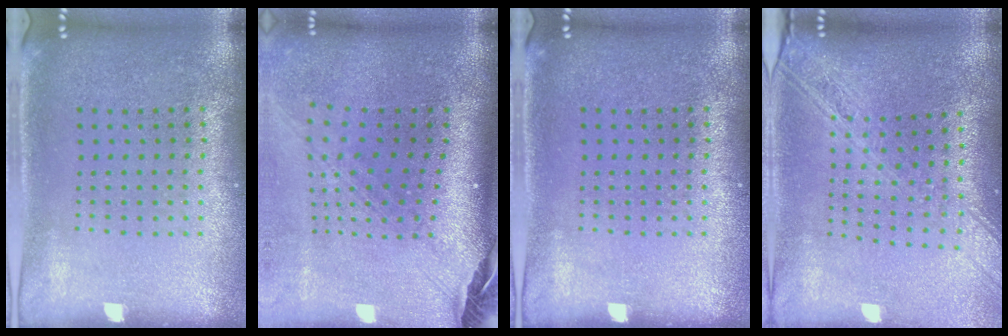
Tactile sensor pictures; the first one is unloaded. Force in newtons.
{"total": 3.0, "press": 2.2, "slide": 2.1}
{"total": 0.0}
{"total": 2.2, "press": 1.8, "slide": 1.2}